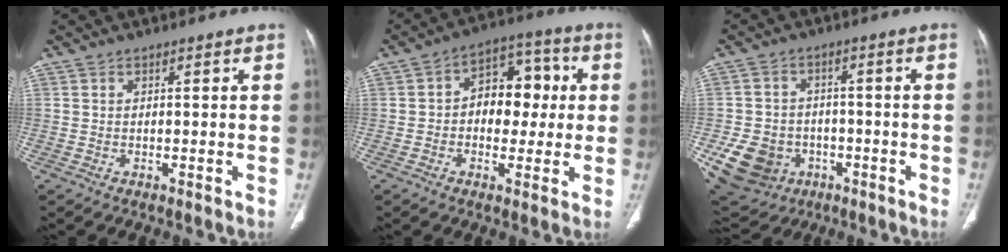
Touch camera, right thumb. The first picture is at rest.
{"total": 11.7, "force": [0.7, 8.1, 8.4], "torque": [-0.078, 0.031, 0.003]}
{"total": 13.1, "force": [-4.3, 11.0, 5.5], "torque": [-0.105, 0.020, -0.052]}